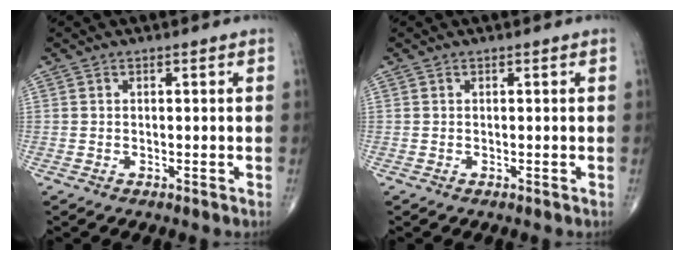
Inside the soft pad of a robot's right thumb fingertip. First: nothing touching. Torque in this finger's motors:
{"motor_torque": [0.05, 0.05, -0.10, 0.10, 0.01]}